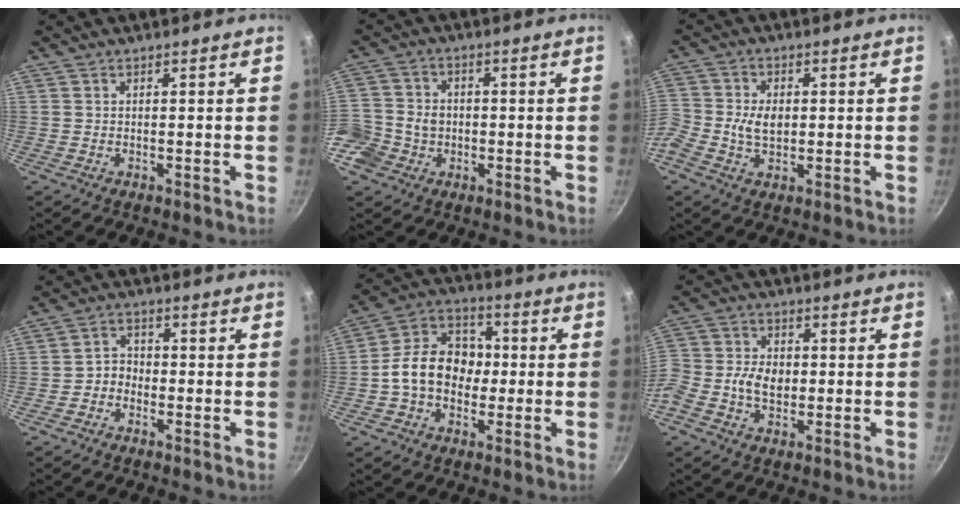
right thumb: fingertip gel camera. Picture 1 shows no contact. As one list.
[{"total": 12.4, "force": [-3.2, 10.8, 5.2], "torque": [-0.104, 0.035, -0.068]}, {"total": 7.5, "force": [-0.8, 5.5, 5.0], "torque": [-0.102, 0.022, -0.025]}, {"total": 3.1, "force": [-1.5, 2.4, 1.2], "torque": [0.000, 0.022, -0.031]}, {"total": 13.4, "force": [-1.1, 10.4, 8.4], "torque": [-0.098, 0.037, -0.037]}, {"total": 8.9, "force": [-1.6, 6.7, 5.7], "torque": [-0.102, 0.025, -0.046]}]